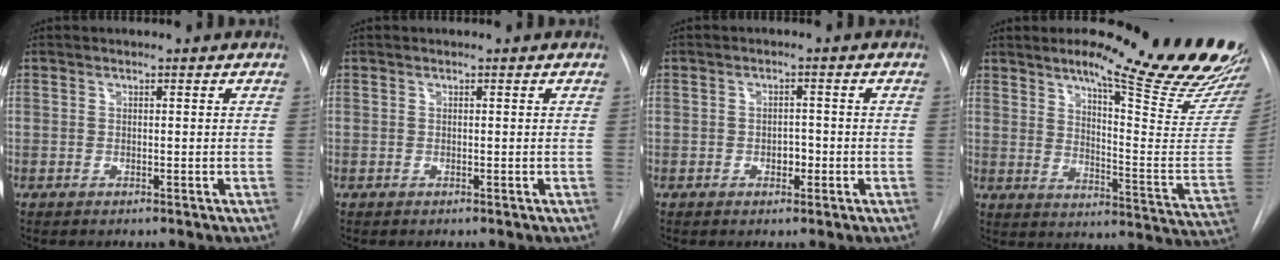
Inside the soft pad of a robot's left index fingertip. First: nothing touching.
{"total": 0.0}
{"total": 2.0, "force": [-0.7, 1.3, 1.4], "torque": [-0.018, 0.005, -0.008]}
{"total": 23.7, "force": [18.9, 1.3, 14.3], "torque": [-0.183, -0.093, 0.237]}